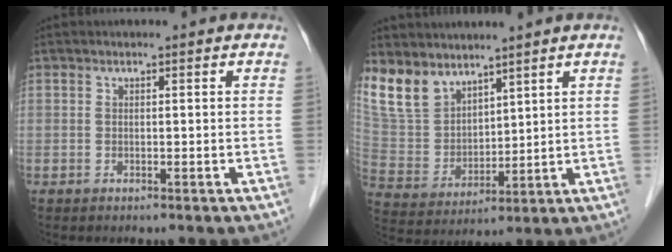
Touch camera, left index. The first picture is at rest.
{"total": 11.1, "force": [8.9, 5.9, 3.1], "torque": [-0.074, 0.003, 0.198]}